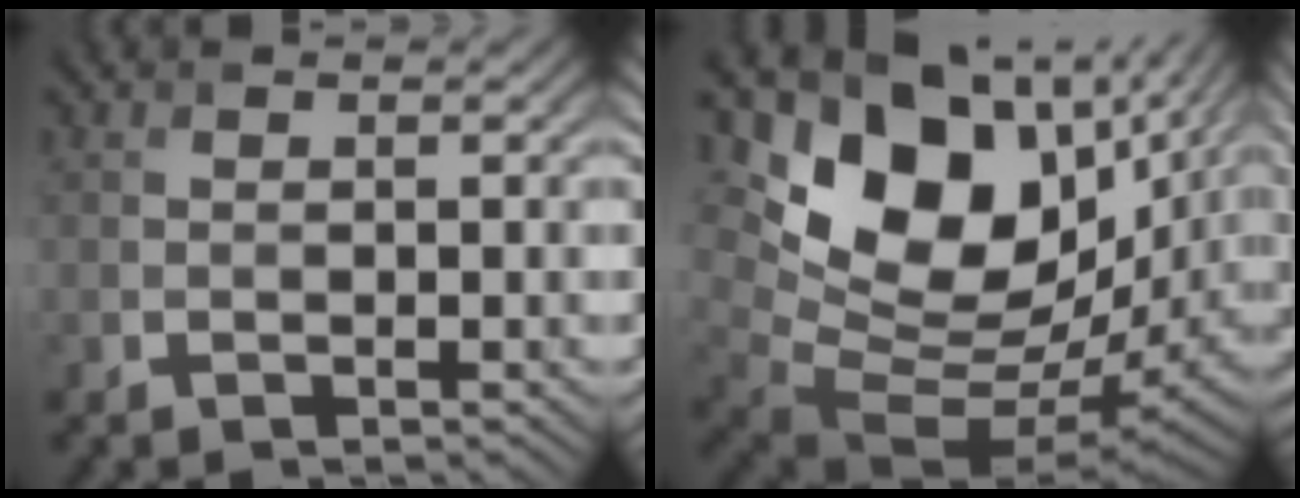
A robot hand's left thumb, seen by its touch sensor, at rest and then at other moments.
{"total": 19.2, "force": [4.8, 12.3, 14.0], "torque": [-0.262, -0.038, 0.124]}